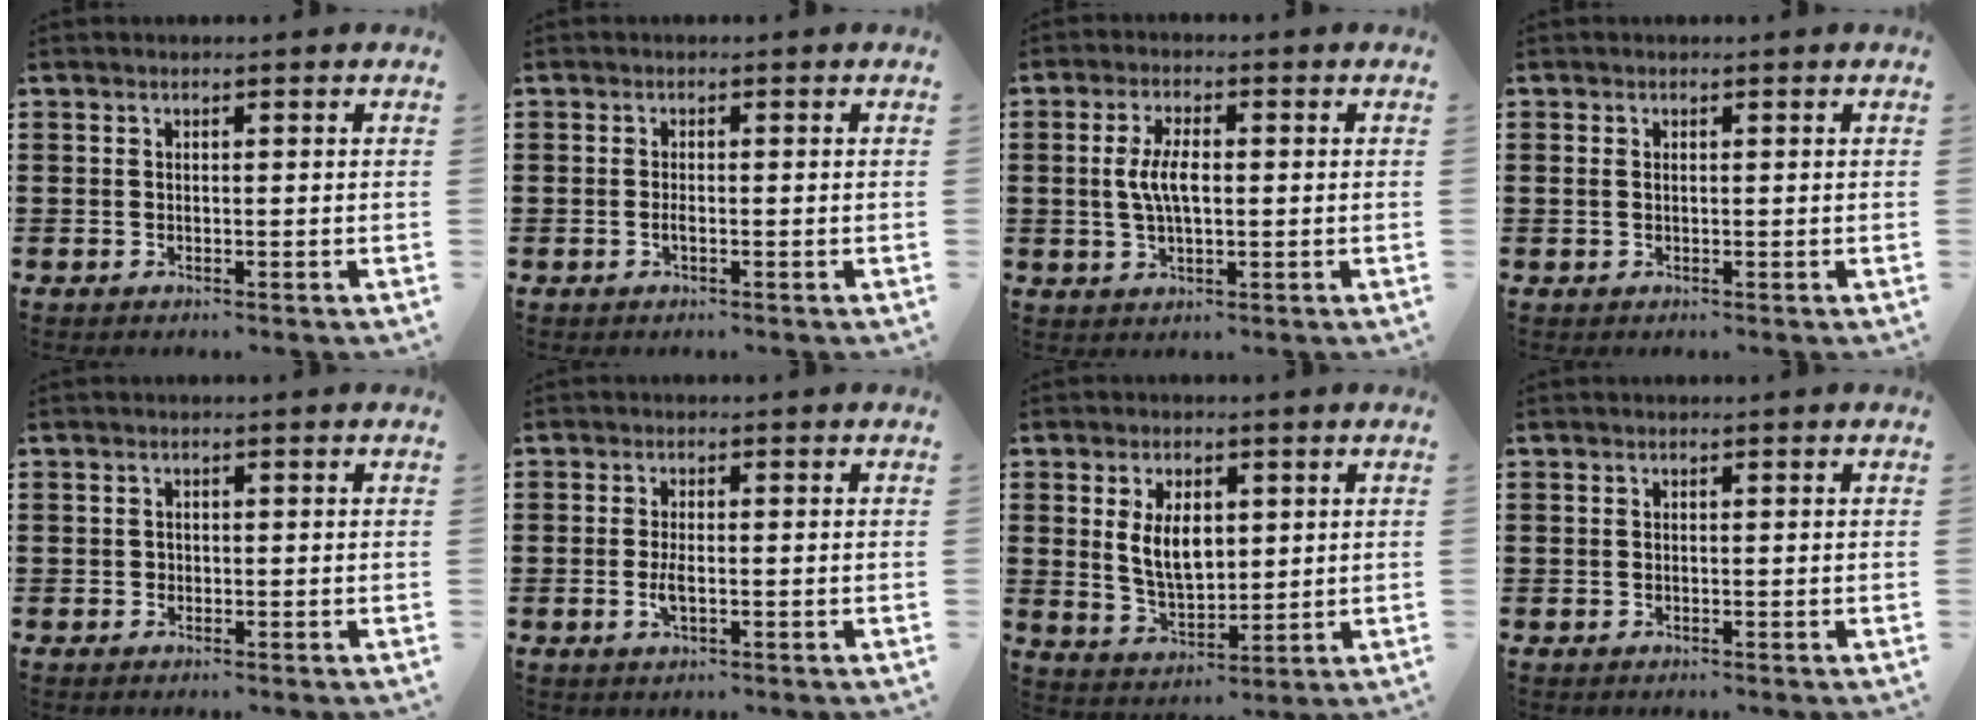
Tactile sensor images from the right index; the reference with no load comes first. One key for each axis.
{"total": 1.0, "fx": -0.4, "fy": 0.3, "fz": 0.9, "tx": -0.017, "ty": -0.001, "tz": -0.006}
{"total": 5.3, "fx": 0.2, "fy": 2.1, "fz": 4.9, "tx": -0.109, "ty": 0.000, "tz": -0.002}
{"total": 0.8, "fx": 0.1, "fy": 0.5, "fz": 0.6, "tx": -0.015, "ty": 0.003, "tz": 0.002}
{"total": 0.6, "fx": -0.1, "fy": 0.5, "fz": 0.2, "tx": -0.004, "ty": 0.002, "tz": -0.003}
{"total": 2.5, "fx": -0.6, "fy": 0.8, "fz": 2.3, "tx": -0.048, "ty": -0.002, "tz": -0.012}
{"total": 7.0, "fx": 1.5, "fy": 4.0, "fz": 5.5, "tx": -0.110, "ty": 0.009, "tz": 0.025}
{"total": 0.0}